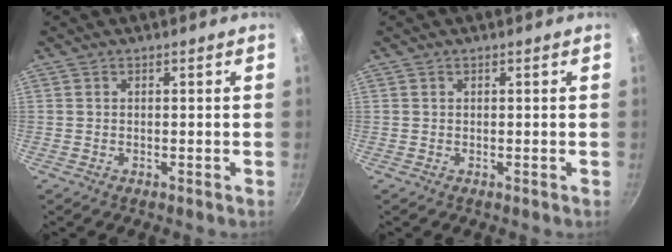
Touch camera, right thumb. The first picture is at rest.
{"total": 0.0}